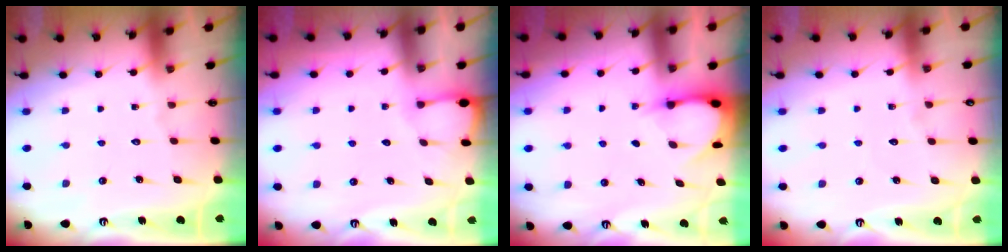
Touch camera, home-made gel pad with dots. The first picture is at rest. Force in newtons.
{"total": 2.7, "press": 2.7, "slide": 0.3}
{"total": 3.1, "press": 3.1, "slide": 0.3}
{"total": 2.0, "press": 2.0, "slide": 0.2}